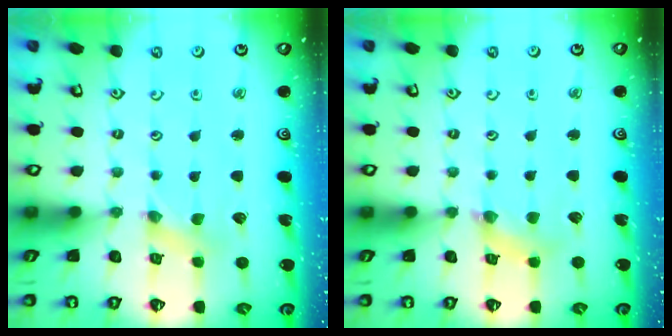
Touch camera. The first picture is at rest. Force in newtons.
{"total": 4.0, "press": 4.0, "slide": 0.4}